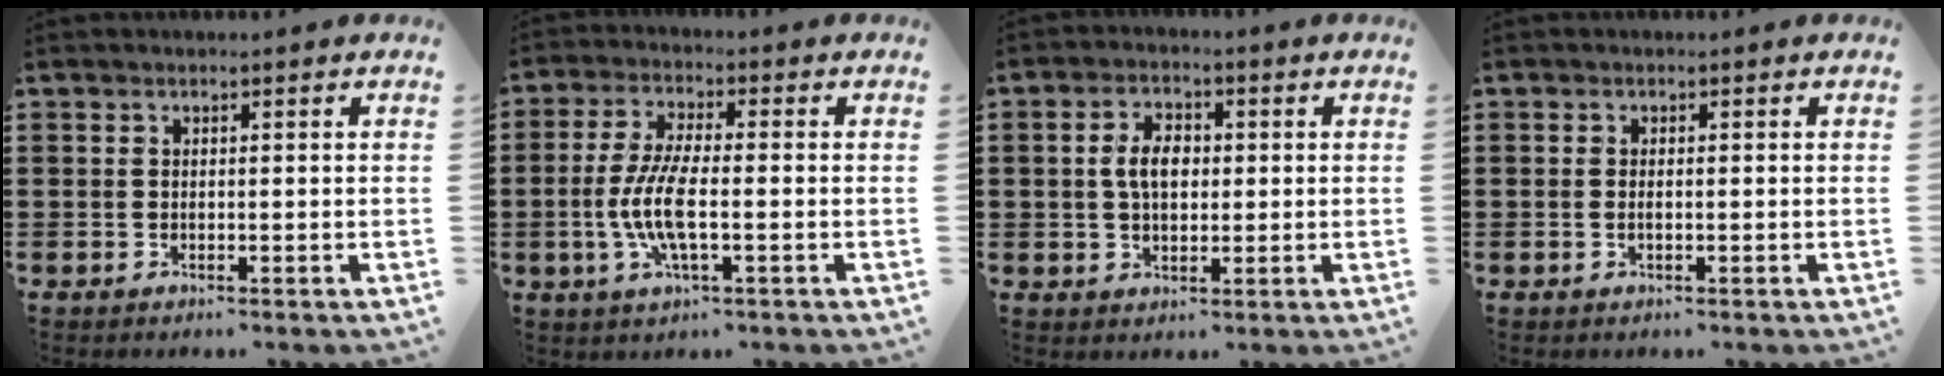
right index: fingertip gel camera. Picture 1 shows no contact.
{"total": 7.4, "force": [-1.7, 1.9, 6.9], "torque": [-0.161, -0.014, -0.040]}
{"total": 5.1, "force": [0.4, 2.8, 4.3], "torque": [-0.087, 0.012, 0.005]}
{"total": 0.7, "force": [-0.1, 0.2, 0.7], "torque": [-0.014, -0.003, -0.002]}